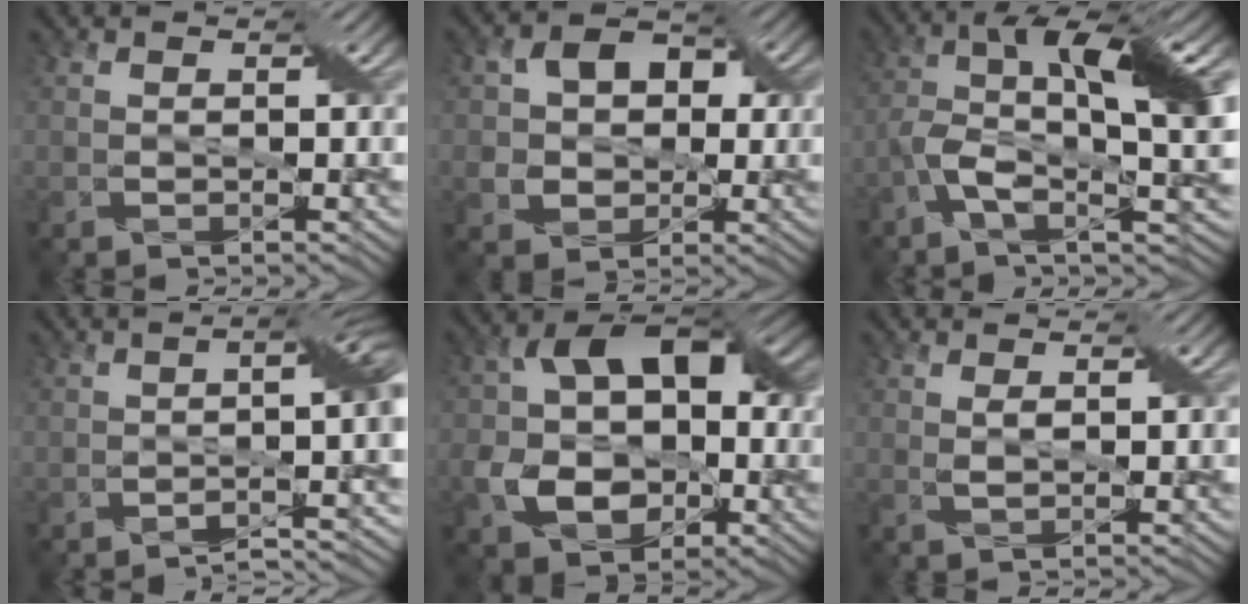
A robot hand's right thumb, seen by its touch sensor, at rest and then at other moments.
{"total": 7.6, "force": [1.1, 6.2, 4.1], "torque": [-0.087, 0.017, 0.009]}
{"total": 11.5, "force": [-1.7, 3.6, 10.8], "torque": [-0.199, 0.003, -0.039]}
{"total": 10.6, "force": [-4.1, 2.7, 9.4], "torque": [-0.086, 0.011, -0.071]}
{"total": 12.0, "force": [-1.2, 8.6, 8.2], "torque": [-0.139, -0.001, -0.032]}
{"total": 1.3, "force": [0.4, 0.5, 1.1], "torque": [-0.029, 0.000, 0.010]}